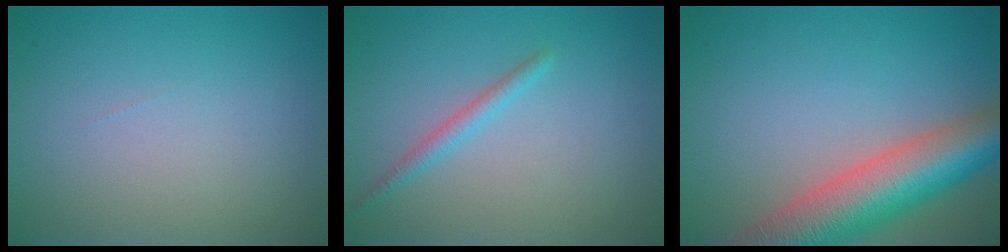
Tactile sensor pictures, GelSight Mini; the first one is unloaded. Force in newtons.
{"total": 1.5, "press": 1.5, "slide": 0.0}
{"total": 10.2, "press": 10.1, "slide": 0.6}